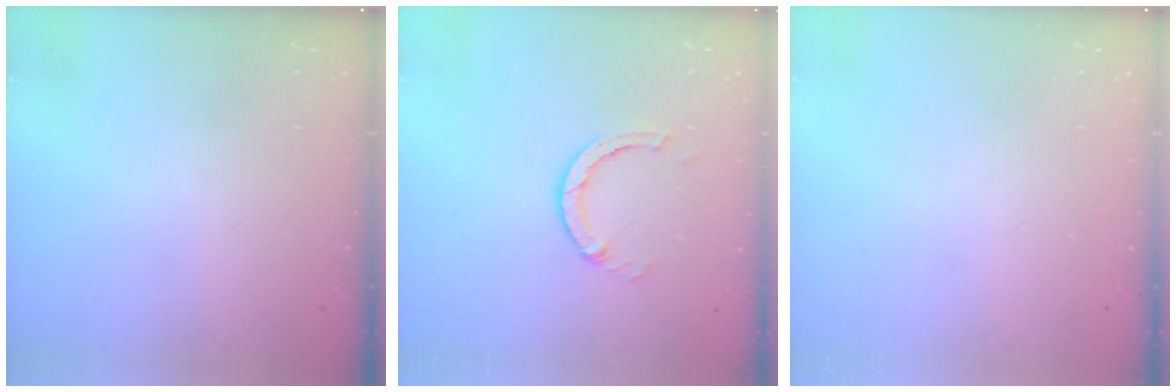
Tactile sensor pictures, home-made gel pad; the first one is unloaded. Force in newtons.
{"total": 3.7, "press": 3.7, "slide": 0.1}
{"total": 0.0}